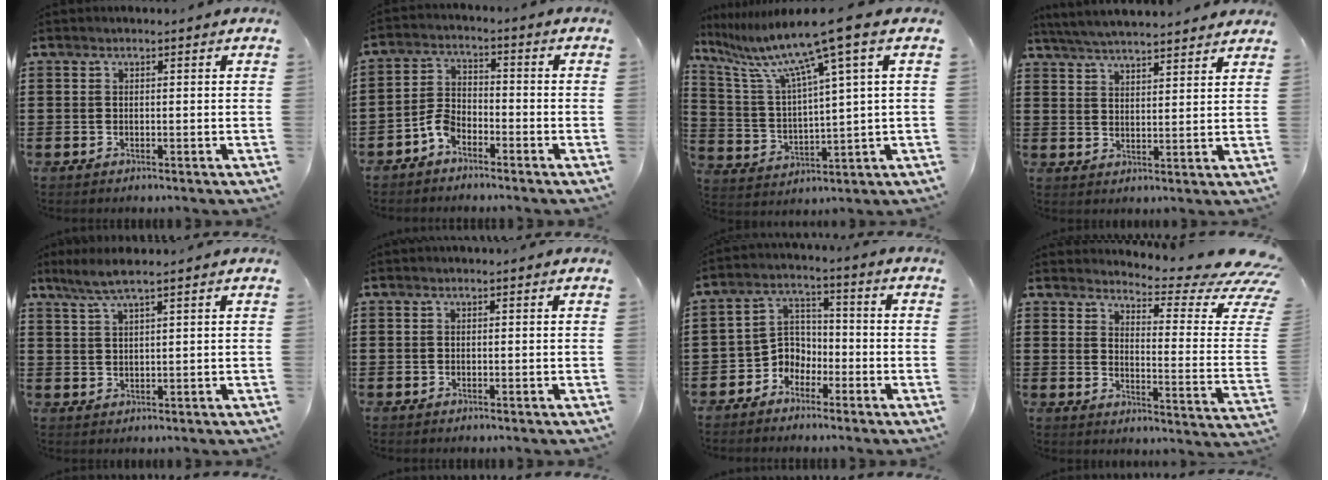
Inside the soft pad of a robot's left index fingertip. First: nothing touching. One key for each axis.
{"total": 4.1, "fx": -3.0, "fy": 2.0, "fz": 1.9, "tx": -0.050, "ty": 0.006, "tz": -0.061}
{"total": 11.2, "fx": 7.3, "fy": -0.2, "fz": 8.5, "tx": -0.198, "ty": -0.040, "tz": 0.110}
{"total": 4.9, "fx": 4.8, "fy": -0.2, "fz": 1.1, "tx": -0.039, "ty": -0.021, "tz": 0.086}
{"total": 3.9, "fx": 2.8, "fy": 0.0, "fz": 2.7, "tx": -0.057, "ty": 0.001, "tz": 0.051}
{"total": 0.0}
{"total": 4.7, "fx": -3.2, "fy": 3.3, "fz": 0.8, "tx": -0.034, "ty": 0.003, "tz": -0.071}
{"total": 6.3, "fx": 5.2, "fy": 0.5, "fz": 3.5, "tx": -0.059, "ty": -0.056, "tz": 0.082}